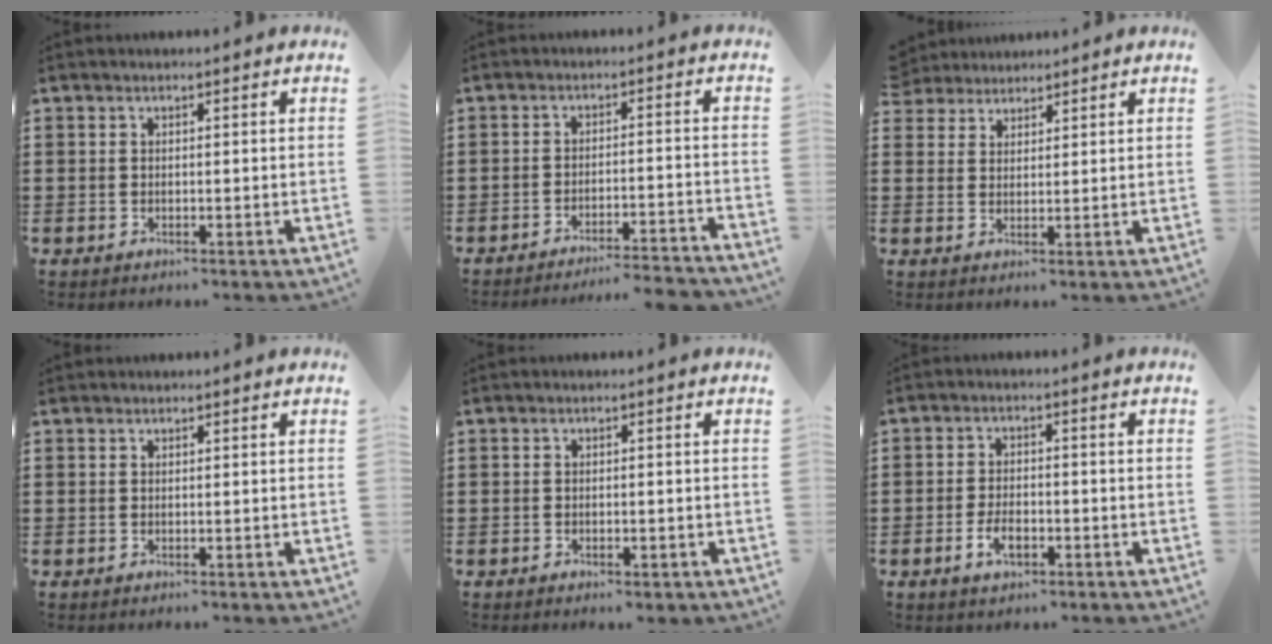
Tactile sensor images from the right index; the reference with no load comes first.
{"total": 3.9, "force": [-3.8, -0.6, 0.8], "torque": [-0.017, -0.010, -0.079]}
{"total": 2.5, "force": [2.3, 0.8, -0.4], "torque": [-0.001, 0.004, 0.046]}
{"total": 0.0}
{"total": 0.9, "force": [-0.8, 0.2, 0.5], "torque": [-0.012, -0.006, -0.014]}
{"total": 3.8, "force": [-1.6, 1.9, 2.8], "torque": [-0.057, 0.001, -0.031]}